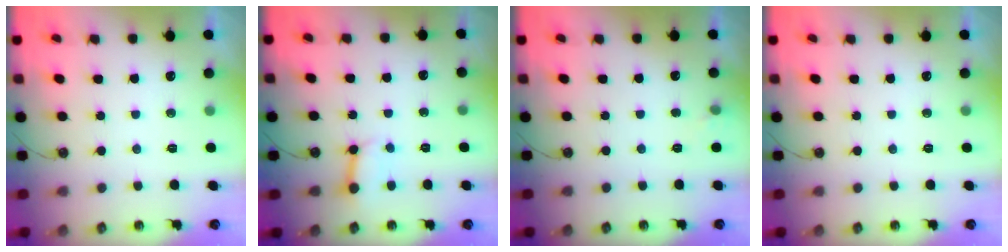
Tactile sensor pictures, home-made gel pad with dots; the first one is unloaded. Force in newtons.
{"total": 4.1, "press": 4.1, "slide": 0.5}
{"total": 5.1, "press": 5.1, "slide": 0.5}
{"total": 0.0}